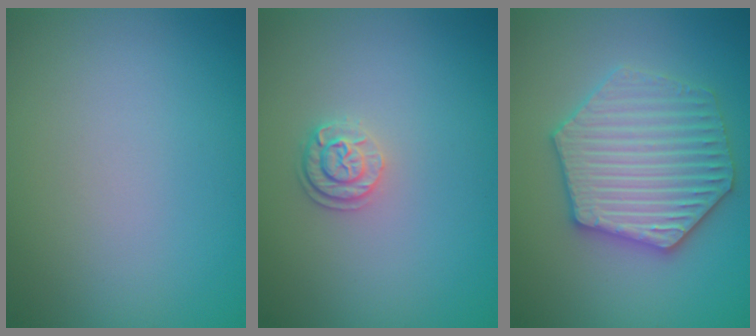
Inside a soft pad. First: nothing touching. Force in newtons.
{"total": 1.9, "press": 1.7, "slide": 0.9}
{"total": 6.3, "press": 6.2, "slide": 1.2}